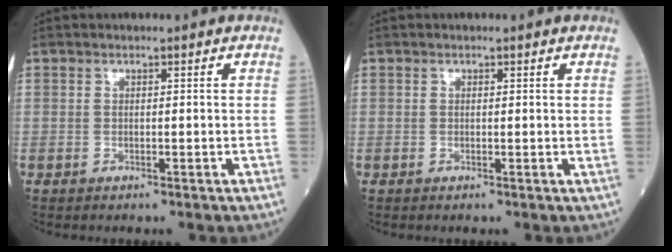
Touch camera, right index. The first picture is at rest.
{"total": 0.0}